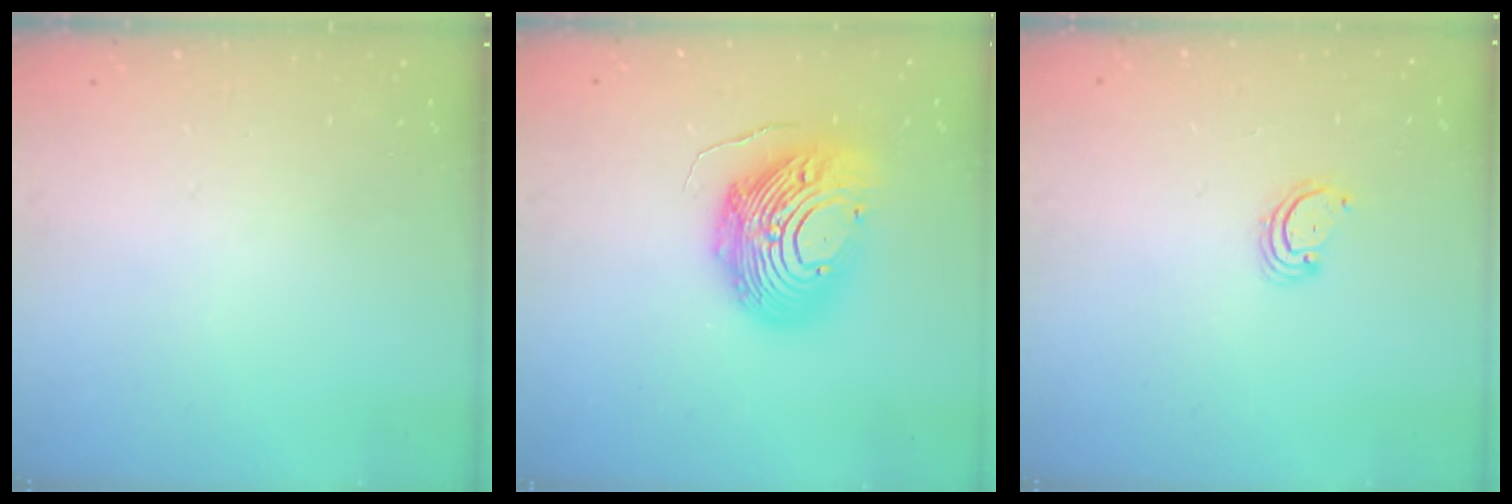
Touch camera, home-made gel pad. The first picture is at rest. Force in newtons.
{"total": 18.1, "press": 18.0, "slide": 1.6}
{"total": 2.8, "press": 2.8, "slide": 0.2}